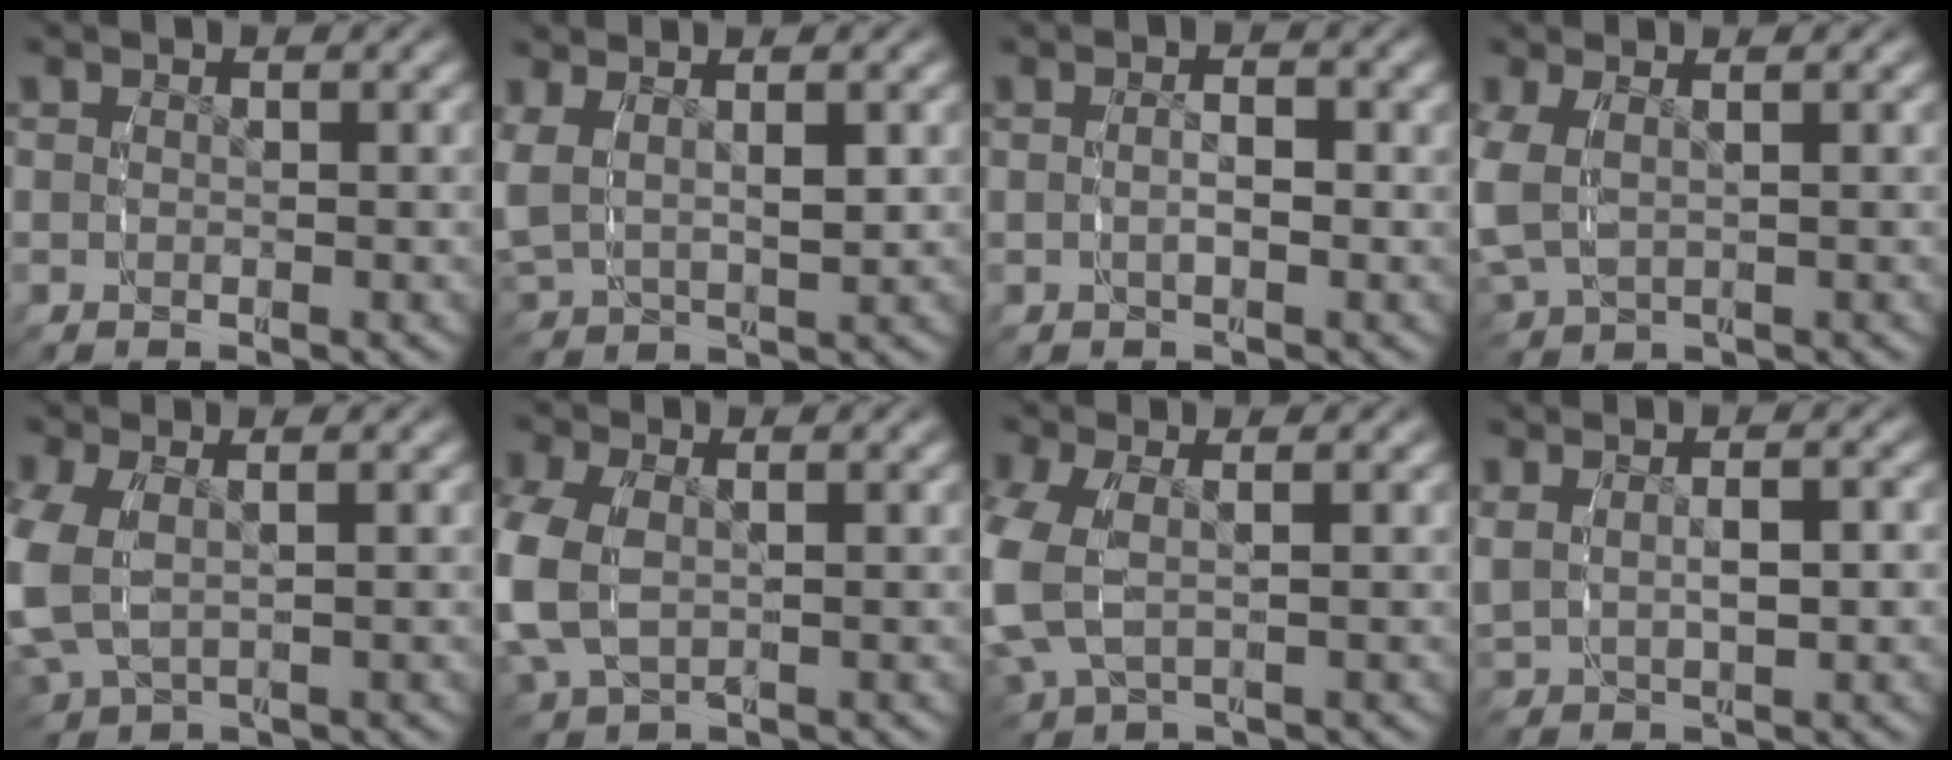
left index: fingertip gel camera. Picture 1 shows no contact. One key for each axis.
{"total": 4.2, "fx": 1.4, "fy": 3.0, "fz": 2.6, "tx": -0.088, "ty": -0.008, "tz": 0.032}
{"total": 1.7, "fx": -0.3, "fy": 0.5, "fz": 1.6, "tx": -0.032, "ty": -0.002, "tz": -0.006}
{"total": 3.9, "fx": 0.4, "fy": 2.9, "fz": 2.6, "tx": -0.087, "ty": -0.008, "tz": 0.021}
{"total": 4.8, "fx": 0.2, "fy": 3.5, "fz": 3.2, "tx": -0.109, "ty": -0.013, "tz": 0.019}
{"total": 4.9, "fx": 0.1, "fy": 3.8, "fz": 3.1, "tx": -0.113, "ty": -0.015, "tz": 0.015}
{"total": 5.3, "fx": 0.2, "fy": 3.8, "fz": 3.7, "tx": -0.122, "ty": -0.012, "tz": 0.014}
{"total": 2.6, "fx": 0.7, "fy": 1.5, "fz": 2.0, "tx": -0.050, "ty": -0.003, "tz": 0.025}